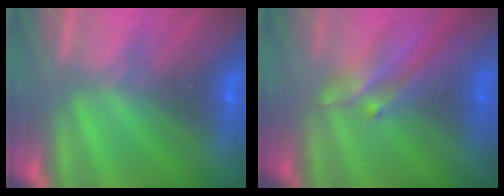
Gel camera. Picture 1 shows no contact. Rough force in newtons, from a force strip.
{"total": 2.9}